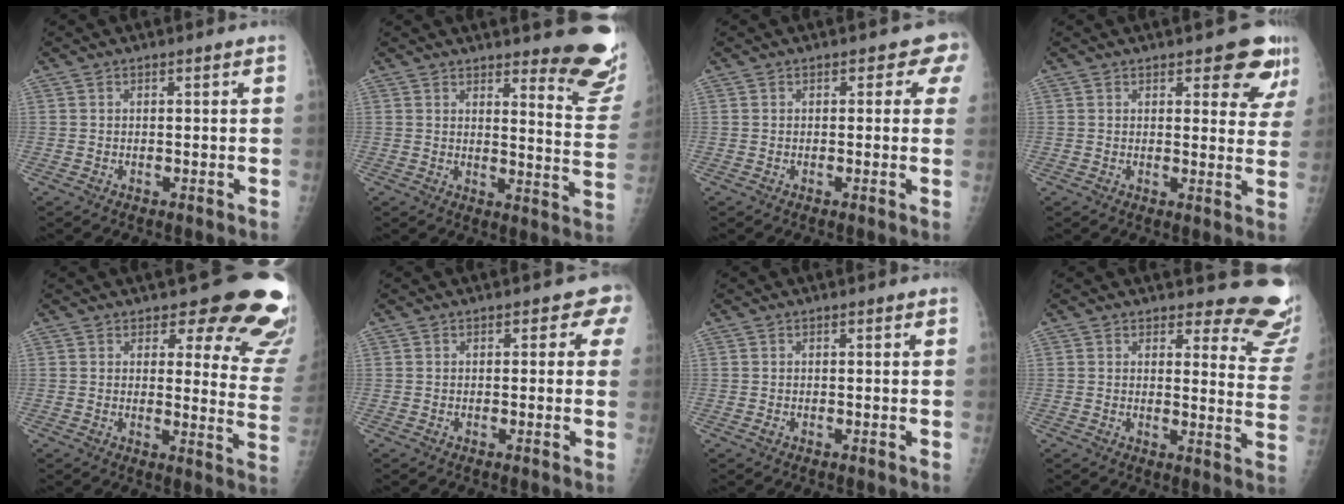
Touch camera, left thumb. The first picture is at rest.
{"total": 13.9, "force": [11.1, 2.9, 7.9], "torque": [-0.060, -0.097, 0.122]}
{"total": 3.7, "force": [1.7, 2.4, 2.2], "torque": [0.017, 0.000, 0.003]}
{"total": 8.0, "force": [5.4, 3.3, 4.9], "torque": [-0.018, -0.030, 0.057]}
{"total": 16.5, "force": [12.8, 6.3, 8.3], "torque": [-0.034, -0.092, 0.121]}
{"total": 3.0, "force": [1.2, 2.0, 1.9], "torque": [0.016, 0.004, 0.000]}
{"total": 0.6, "force": [0.0, 0.4, 0.4], "torque": [-0.004, 0.000, 0.001]}
{"total": 12.7, "force": [12.0, 3.4, 2.1], "torque": [0.025, -0.130, 0.103]}